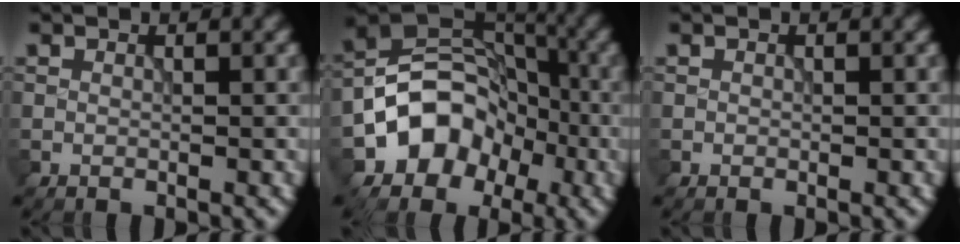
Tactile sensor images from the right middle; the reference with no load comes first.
{"total": 7.3, "force": [-3.1, 5.9, 3.1], "torque": [-0.019, 0.010, -0.062]}
{"total": 0.0}